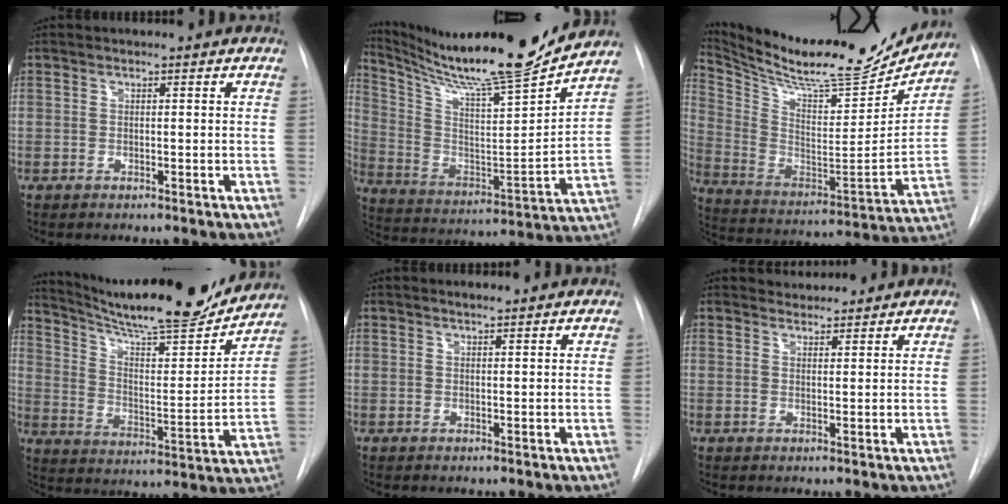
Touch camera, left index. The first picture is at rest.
{"total": 20.8, "force": [18.9, -1.2, 8.8], "torque": [-0.168, -0.057, 0.306]}
{"total": 25.4, "force": [22.7, 4.4, 10.5], "torque": [-0.185, -0.047, 0.343]}
{"total": 21.8, "force": [20.0, 2.2, 8.4], "torque": [-0.141, -0.032, 0.294]}
{"total": 1.5, "force": [1.3, 0.1, 0.6], "torque": [-0.013, 0.007, 0.024]}
{"total": 3.1, "force": [3.0, 0.7, -0.2], "torque": [-0.001, 0.017, 0.046]}